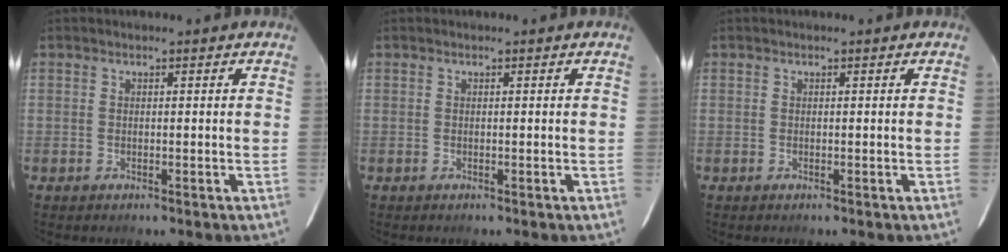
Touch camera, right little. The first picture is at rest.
{"total": 0.0}
{"total": 0.0}